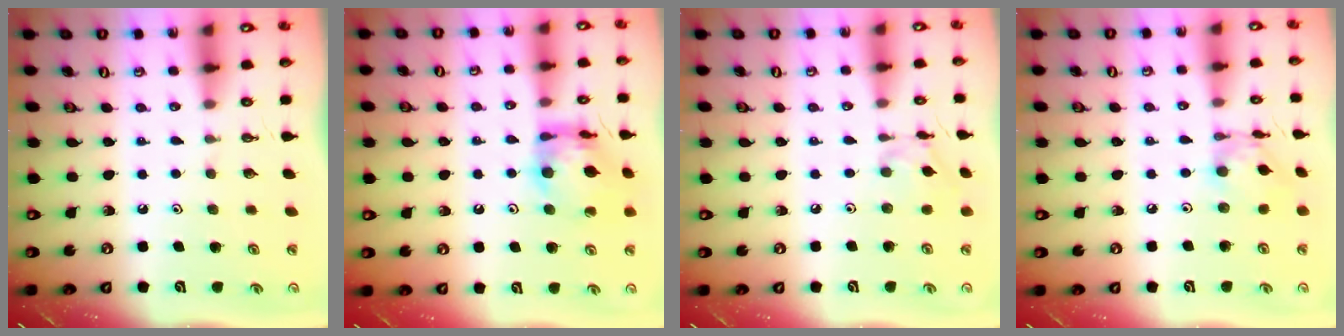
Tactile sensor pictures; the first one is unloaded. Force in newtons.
{"total": 11.8, "press": 11.7, "slide": 1.0}
{"total": 8.2, "press": 8.2, "slide": 0.5}
{"total": 8.3, "press": 8.3, "slide": 0.6}